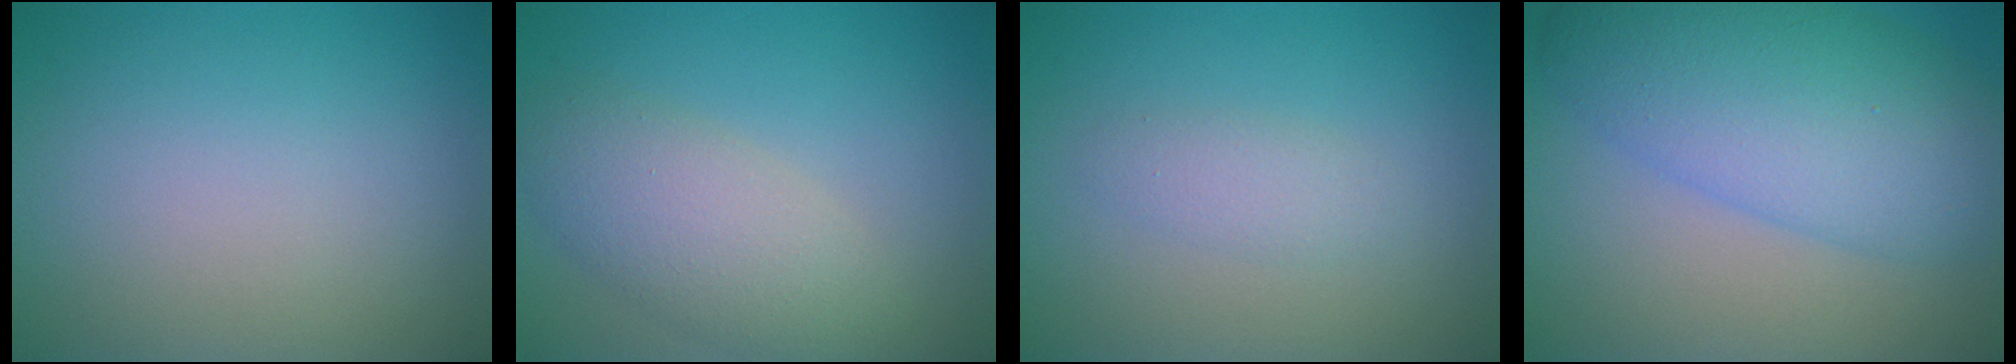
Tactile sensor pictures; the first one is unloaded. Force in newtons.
{"total": 4.9, "press": 4.9, "slide": 0.4}
{"total": 1.6, "press": 1.6, "slide": 0.1}
{"total": 9.0, "press": 9.0, "slide": 0.0}